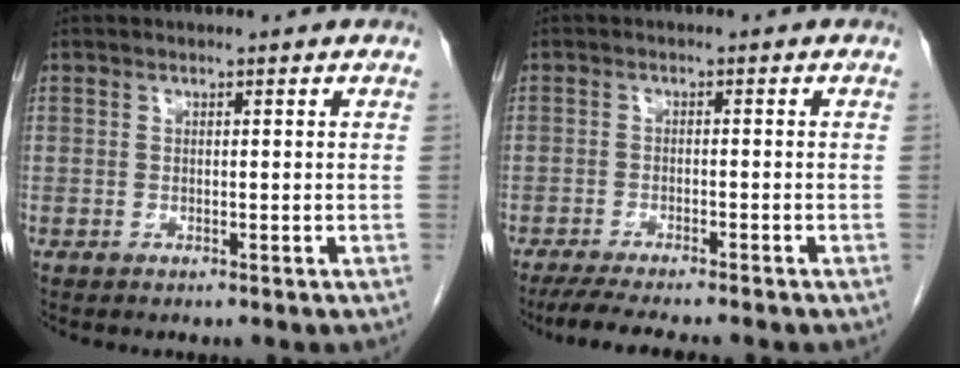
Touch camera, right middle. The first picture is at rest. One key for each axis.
{"total": 7.3, "fx": -6.2, "fy": 0.1, "fz": 3.8, "tx": -0.050, "ty": -0.017, "tz": -0.099}